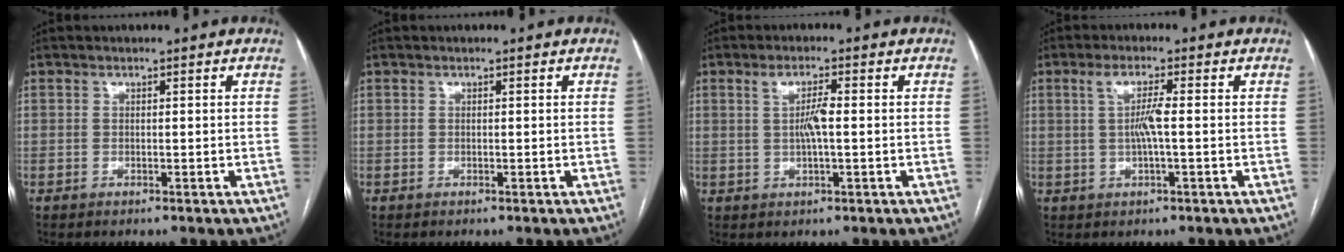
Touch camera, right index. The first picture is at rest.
{"total": 0.0}
{"total": 3.5, "force": [0.3, 0.4, 3.5], "torque": [-0.068, 0.003, 0.008]}
{"total": 3.9, "force": [0.3, 0.1, 3.9], "torque": [-0.078, 0.006, 0.009]}